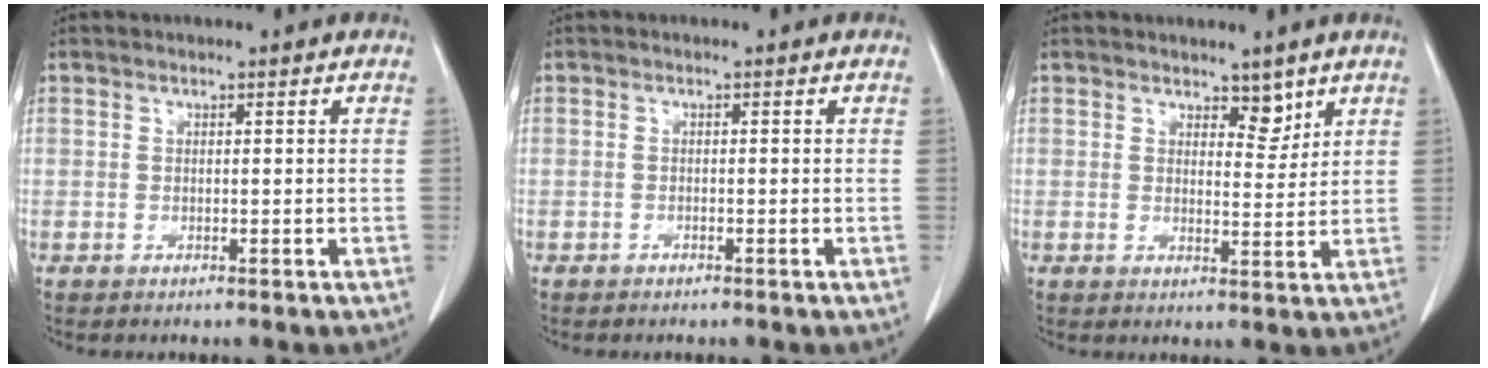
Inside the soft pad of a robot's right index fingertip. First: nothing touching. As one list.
[{"total": 0.0}, {"total": 3.7, "force": [2.7, 1.9, 1.8], "torque": [-0.016, -0.005, 0.040]}]